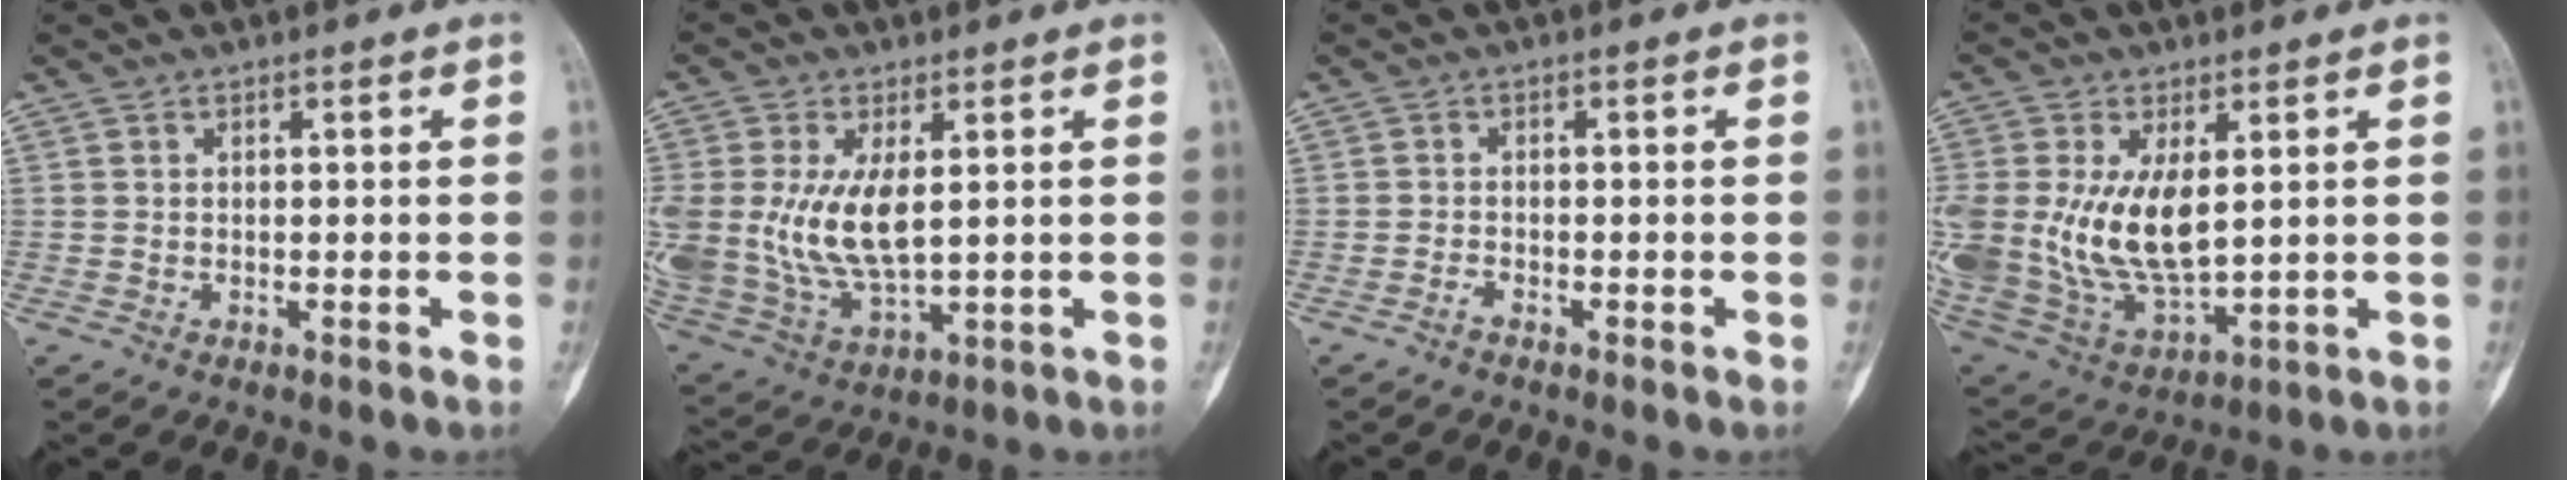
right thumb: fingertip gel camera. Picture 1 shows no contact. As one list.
[{"total": 16.0, "force": [1.8, 8.5, 13.5], "torque": [-0.295, -0.021, 0.053]}, {"total": 1.1, "force": [-0.9, 0.2, 0.6], "torque": [-0.015, 0.002, -0.021]}, {"total": 20.6, "force": [2.3, 11.6, 16.9], "torque": [-0.367, -0.028, 0.067]}]